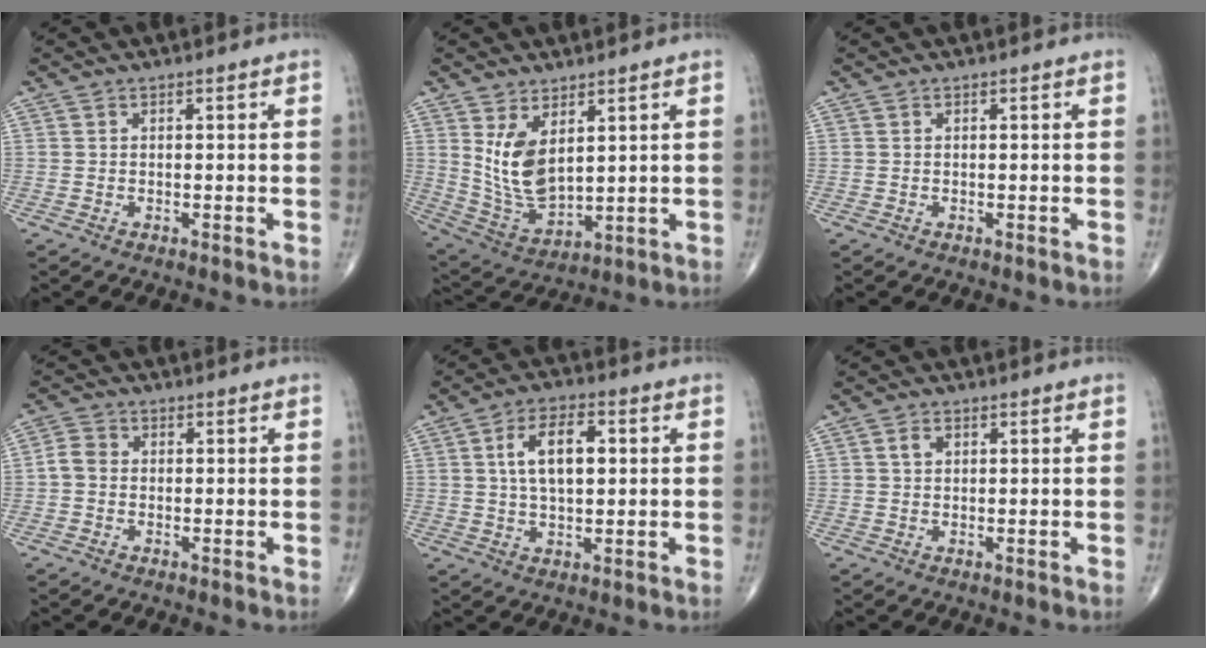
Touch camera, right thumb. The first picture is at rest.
{"total": 10.1, "force": [3.4, 5.2, 8.0], "torque": [-0.142, -0.030, 0.085]}
{"total": 0.0}
{"total": 3.1, "force": [-0.4, 2.6, 1.8], "torque": [-0.030, 0.009, -0.015]}
{"total": 8.9, "force": [1.7, 4.5, 7.5], "torque": [-0.124, 0.007, 0.028]}
{"total": 1.8, "force": [0.6, 1.3, 1.1], "torque": [-0.019, 0.004, 0.010]}